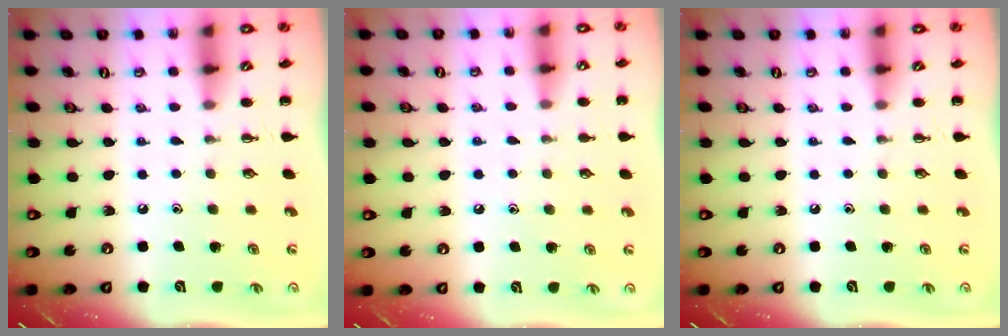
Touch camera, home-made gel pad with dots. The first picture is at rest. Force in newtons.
{"total": 6.2, "press": 5.9, "slide": 1.9}
{"total": 0.0}